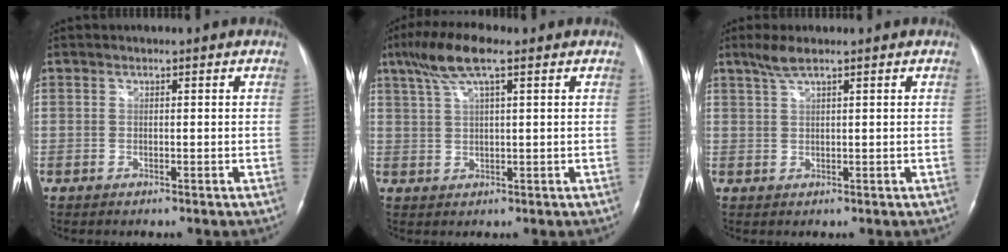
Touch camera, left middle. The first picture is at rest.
{"total": 7.2, "force": [4.2, 1.0, 5.8], "torque": [-0.125, 0.023, 0.081]}
{"total": 2.7, "force": [2.0, 0.1, 1.8], "torque": [-0.048, 0.008, 0.045]}